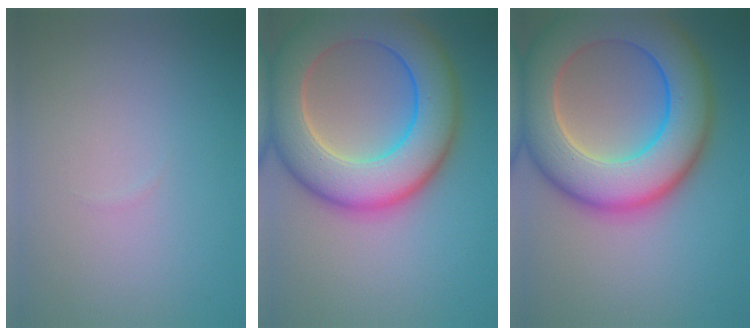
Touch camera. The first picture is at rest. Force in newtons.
{"total": 11.3, "press": 11.3, "slide": 0.5}
{"total": 12.2, "press": 12.1, "slide": 0.6}